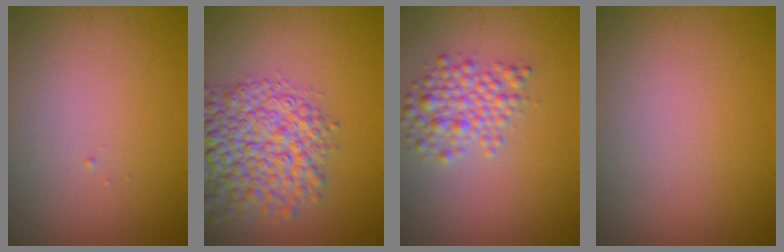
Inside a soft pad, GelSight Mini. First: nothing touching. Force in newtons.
{"total": 8.2, "press": 8.2, "slide": 0.3}
{"total": 3.2, "press": 3.2, "slide": 0.2}
{"total": 0.0}